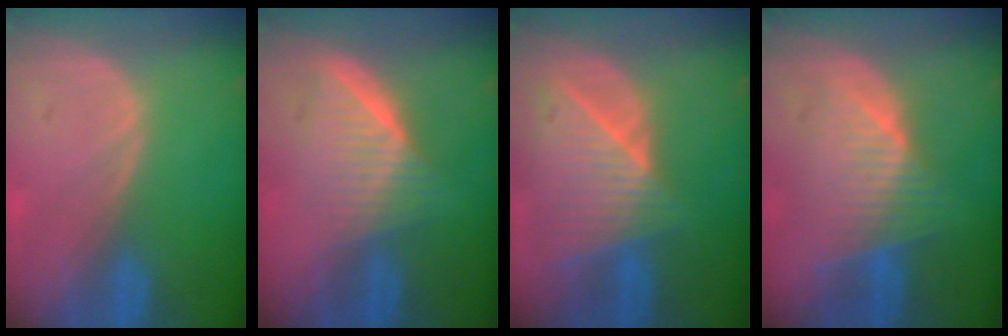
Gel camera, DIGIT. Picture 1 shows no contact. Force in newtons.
{"total": 6.7, "press": 6.0, "slide": 3.0}
{"total": 9.1, "press": 8.1, "slide": 4.1}
{"total": 7.9, "press": 7.0, "slide": 3.6}